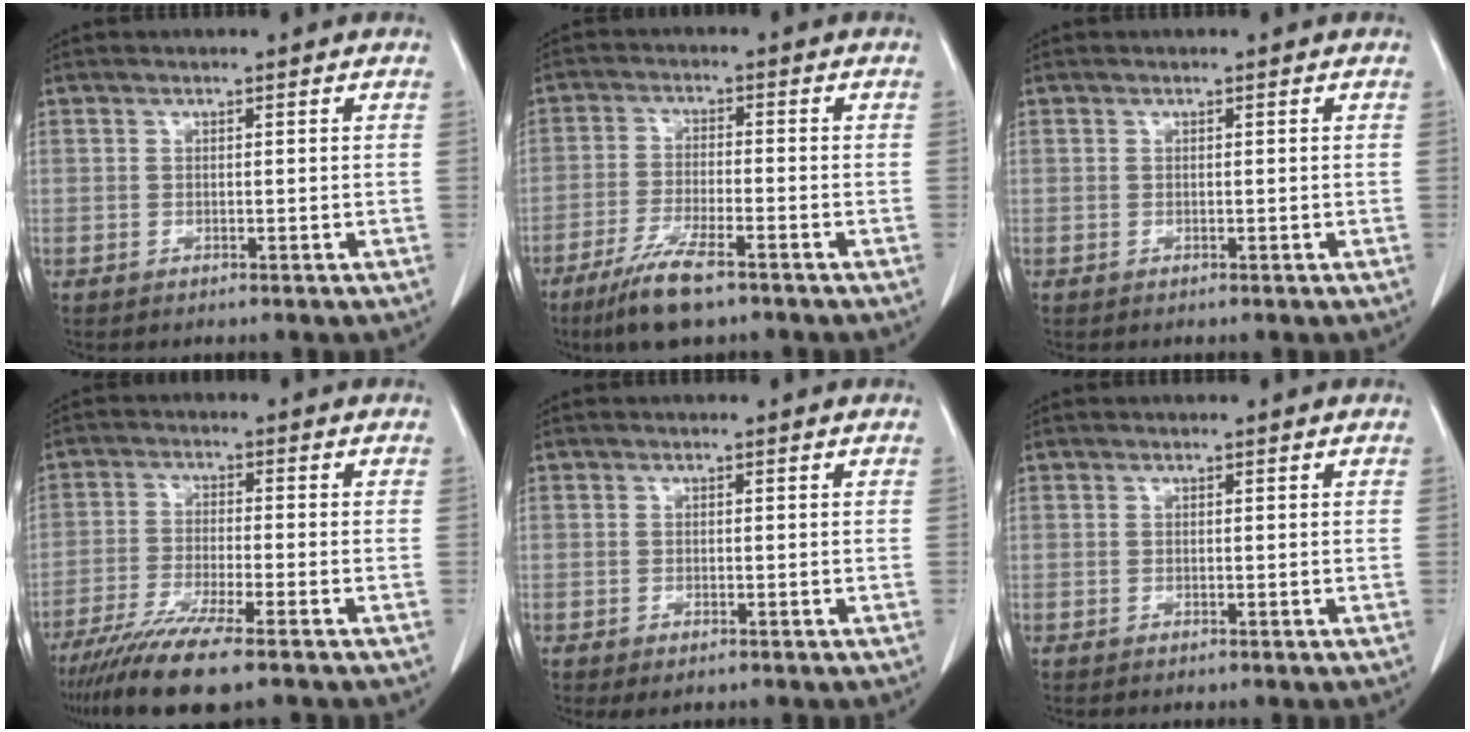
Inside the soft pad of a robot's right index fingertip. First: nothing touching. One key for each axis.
{"total": 8.2, "fx": -5.6, "fy": 1.2, "fz": 5.9, "tx": -0.115, "ty": -0.019, "tz": -0.097}
{"total": 0.0}
{"total": 10.6, "fx": -7.9, "fy": 0.1, "fz": 7.1, "tx": -0.122, "ty": -0.028, "tz": -0.132}
{"total": 1.5, "fx": -0.8, "fy": 0.6, "fz": 1.1, "tx": -0.015, "ty": -0.003, "tz": -0.003}
{"total": 0.0}